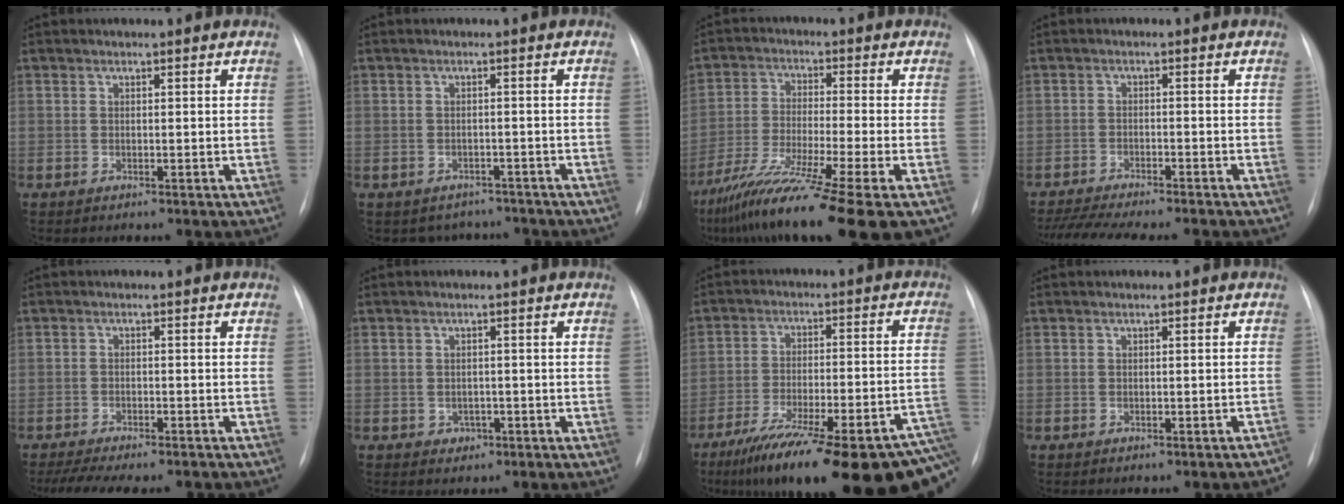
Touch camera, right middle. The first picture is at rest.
{"total": 4.5, "force": [-3.8, 2.3, -0.3], "torque": [0.009, 0.015, -0.047]}
{"total": 16.1, "force": [-10.9, -0.6, 11.8], "torque": [-0.209, -0.053, -0.186]}
{"total": 14.6, "force": [-12.9, 2.0, 6.5], "torque": [-0.116, -0.015, -0.180]}
{"total": 11.6, "force": [-9.9, 3.1, 5.3], "torque": [-0.087, -0.001, -0.133]}
{"total": 1.8, "force": [-0.8, 1.6, 0.5], "torque": [-0.005, 0.005, -0.006]}
{"total": 26.5, "force": [-16.3, 4.7, 20.3], "torque": [-0.240, -0.008, -0.239]}
{"total": 1.6, "force": [-1.4, -0.1, 0.8], "torque": [-0.008, 0.008, -0.015]}